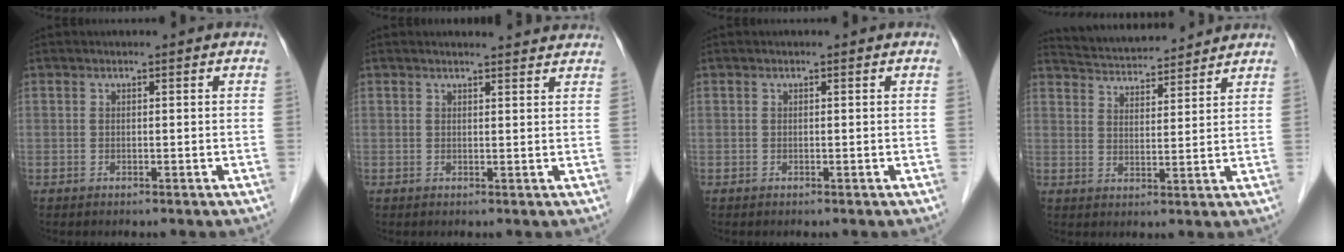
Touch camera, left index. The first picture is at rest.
{"total": 5.4, "force": [5.2, 0.6, 1.1], "torque": [-0.014, 0.008, 0.049]}
{"total": 0.0}
{"total": 10.8, "force": [10.4, 1.4, 2.5], "torque": [-0.049, 0.020, 0.163]}